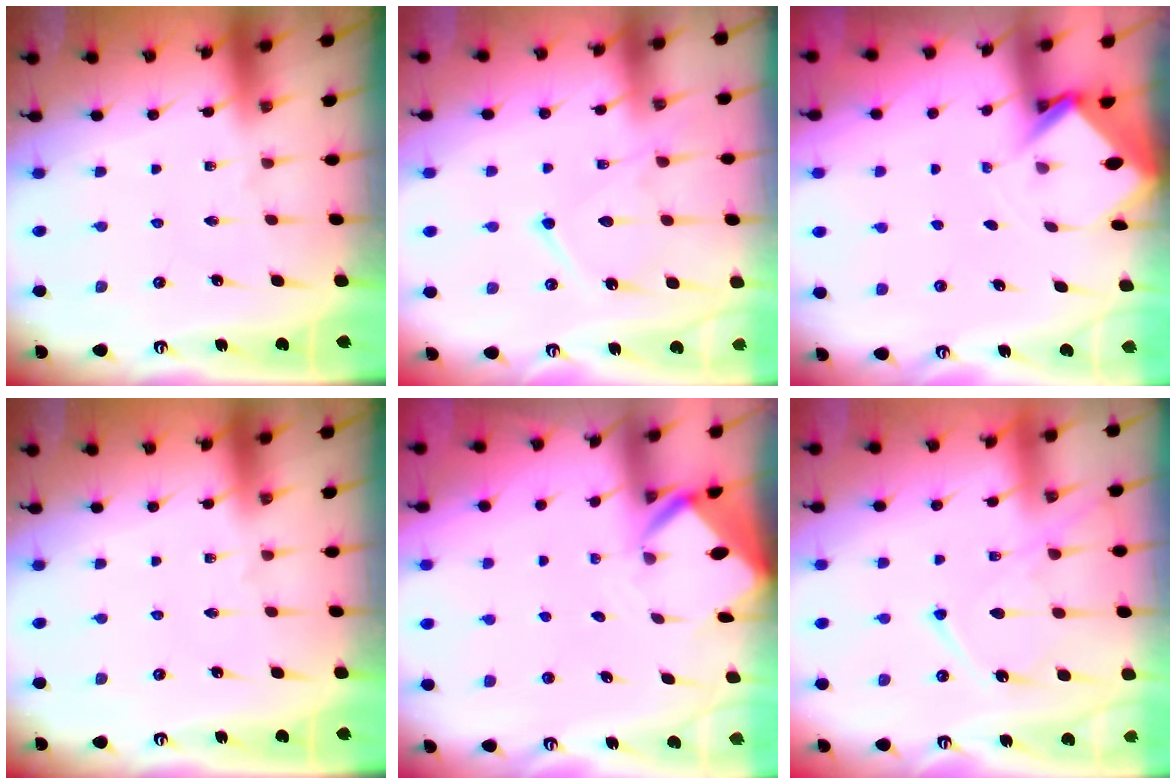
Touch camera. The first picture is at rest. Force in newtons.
{"total": 12.6, "press": 12.6, "slide": 1.2}
{"total": 2.9, "press": 2.9, "slide": 0.2}
{"total": 0.0}
{"total": 3.0, "press": 3.0, "slide": 0.1}
{"total": 12.2, "press": 12.1, "slide": 1.4}